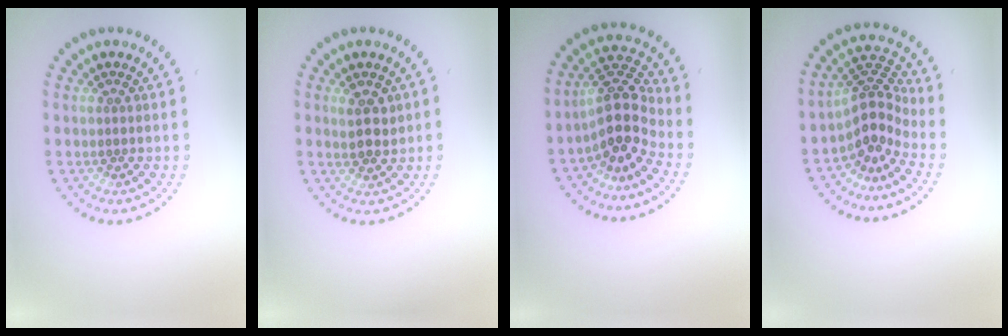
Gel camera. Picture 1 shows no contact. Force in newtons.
{"total": 2.2, "press": 2.1, "slide": 0.7}
{"total": 4.4, "press": 3.7, "slide": 2.3}
{"total": 3.9, "press": 2.7, "slide": 2.8}